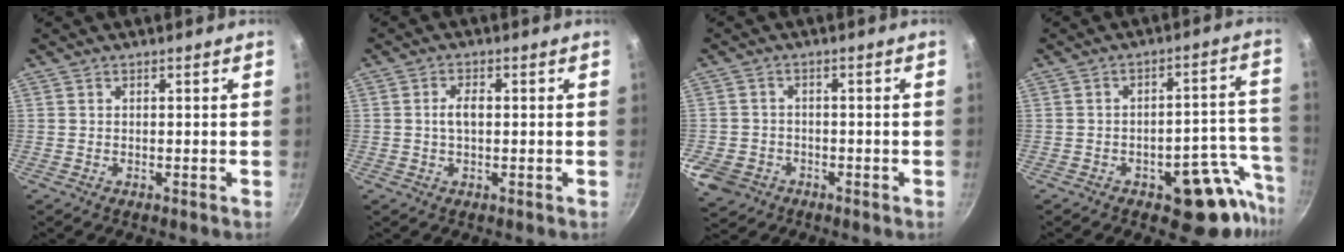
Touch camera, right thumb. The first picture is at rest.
{"total": 3.2, "force": [0.2, 1.7, 2.7], "torque": [-0.054, 0.007, 0.001]}
{"total": 6.8, "force": [-3.0, 5.6, 2.2], "torque": [-0.051, 0.012, -0.044]}
{"total": 12.4, "force": [-7.3, 5.3, 8.6], "torque": [-0.056, 0.076, -0.091]}